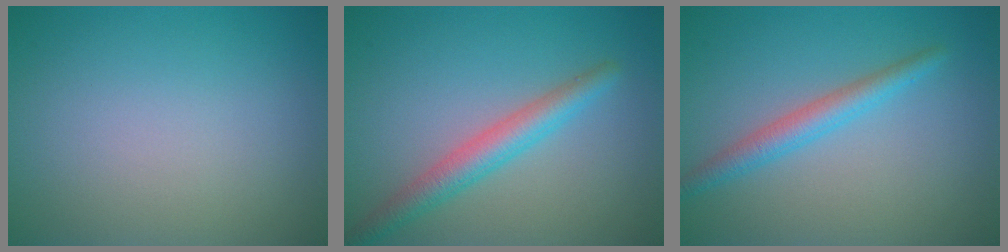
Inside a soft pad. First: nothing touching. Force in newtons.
{"total": 3.5, "press": 3.5, "slide": 0.1}
{"total": 2.6, "press": 2.6, "slide": 0.1}